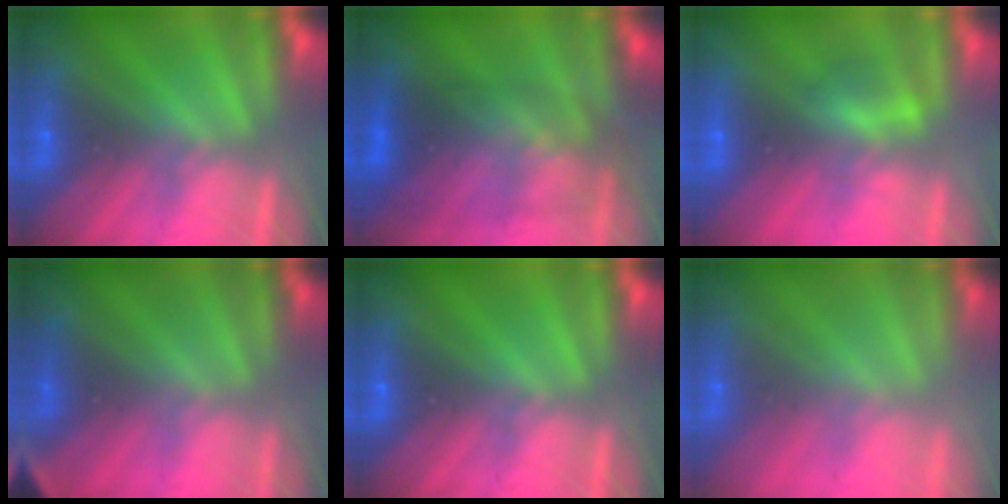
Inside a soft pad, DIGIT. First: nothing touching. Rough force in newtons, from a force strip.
{"total": 2.8}
{"total": 2.2}
{"total": 2.8}
{"total": 0.0}
{"total": 2.5}